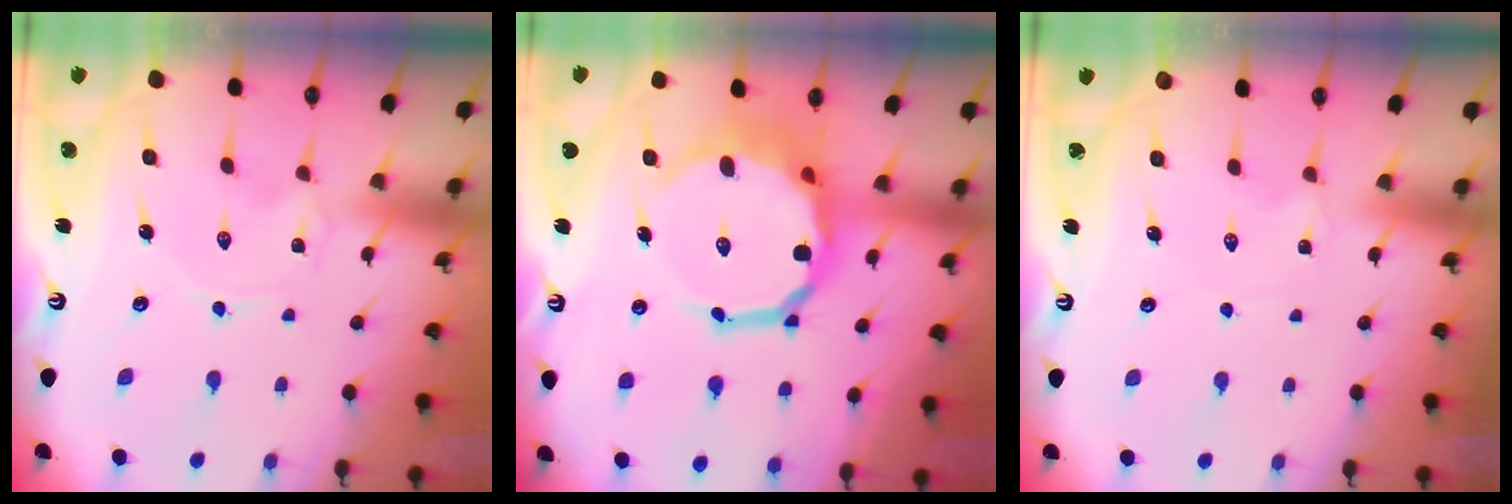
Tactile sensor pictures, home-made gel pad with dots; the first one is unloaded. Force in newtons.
{"total": 16.0, "press": 15.5, "slide": 4.0}
{"total": 2.6, "press": 2.6, "slide": 0.5}